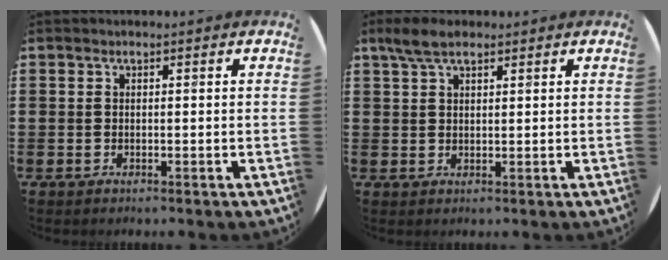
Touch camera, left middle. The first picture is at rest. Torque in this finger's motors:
{"motor_torque": [0.73, -0.38, -0.02, -0.03]}